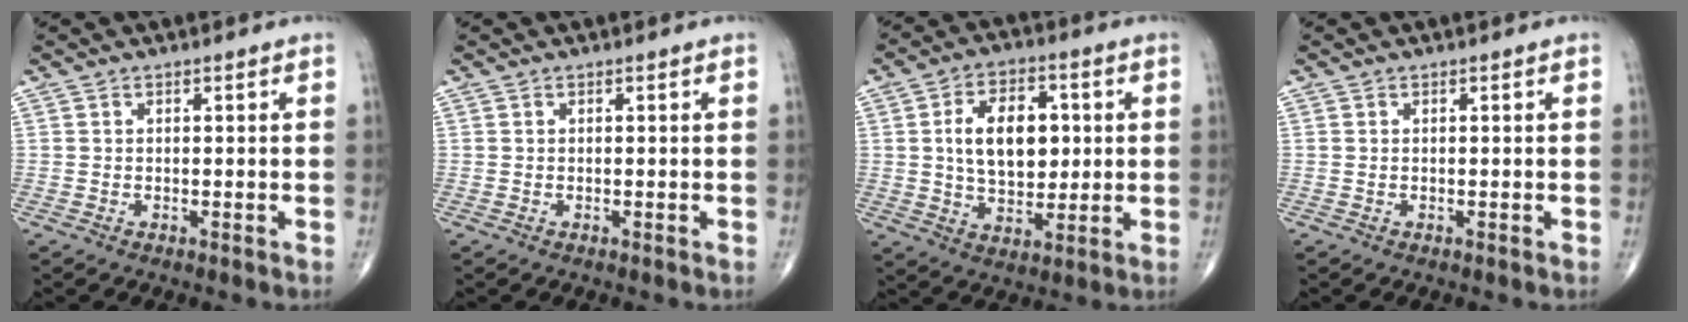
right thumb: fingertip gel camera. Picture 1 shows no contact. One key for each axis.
{"total": 0.0}
{"total": 13.0, "fx": 1.8, "fy": 7.9, "fz": 10.1, "tx": -0.139, "ty": 0.000, "tz": 0.032}
{"total": 0.0}